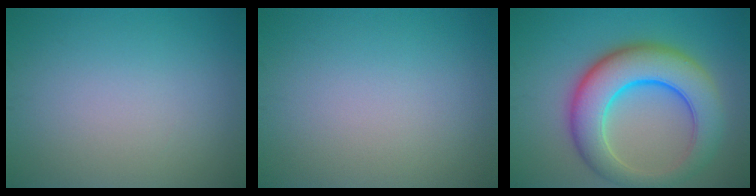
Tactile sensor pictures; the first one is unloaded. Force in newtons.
{"total": 0.0}
{"total": 9.4, "press": 9.4, "slide": 0.2}